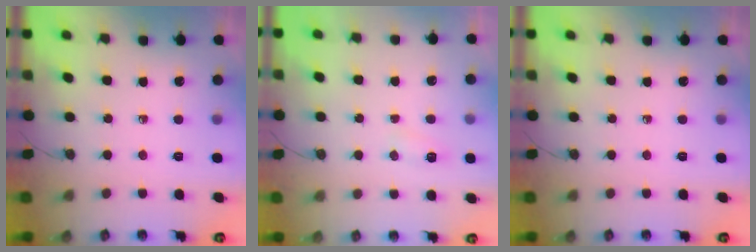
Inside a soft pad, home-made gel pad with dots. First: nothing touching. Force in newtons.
{"total": 5.2, "press": 5.2, "slide": 0.6}
{"total": 0.0}